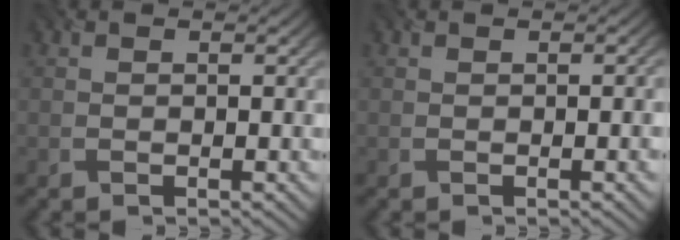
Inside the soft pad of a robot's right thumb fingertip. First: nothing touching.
{"total": 1.7, "force": [0.2, 0.3, 1.7], "torque": [-0.023, 0.008, 0.003]}